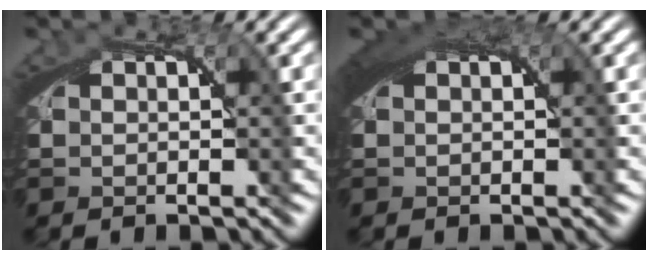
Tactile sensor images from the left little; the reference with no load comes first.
{"total": 2.5, "force": [0.9, 1.2, 2.0], "torque": [-0.039, -0.001, 0.015]}